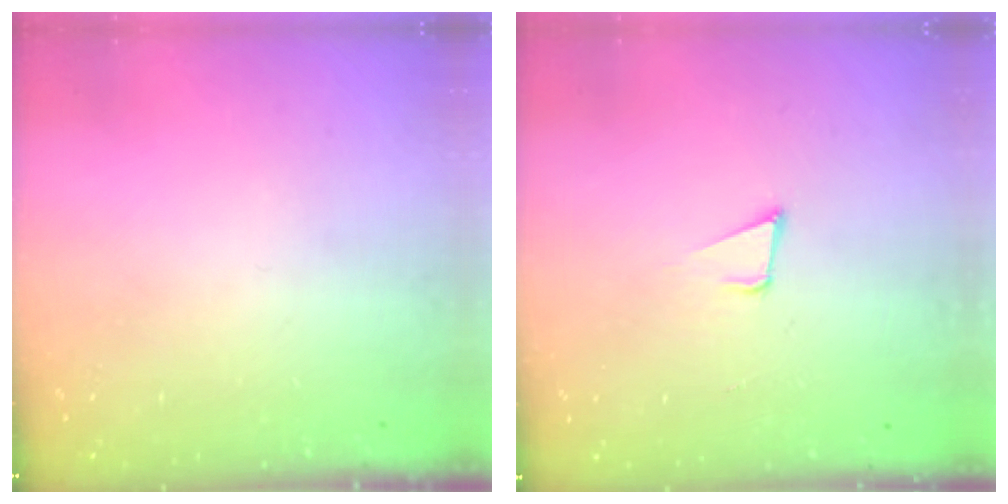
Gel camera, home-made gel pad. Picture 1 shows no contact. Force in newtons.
{"total": 4.8, "press": 3.9, "slide": 2.7}